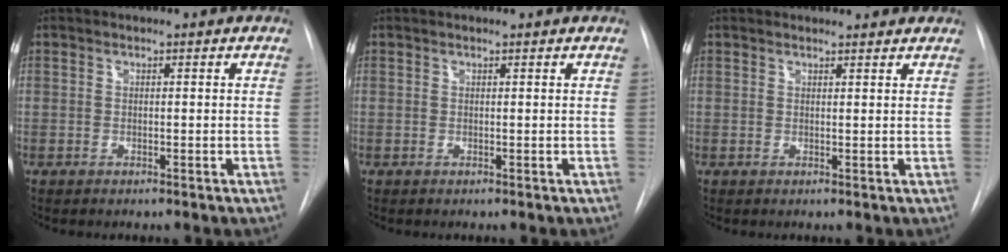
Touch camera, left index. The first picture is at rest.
{"total": 1.6, "force": [1.5, 0.1, 0.6], "torque": [-0.010, 0.019, 0.019]}
{"total": 3.9, "force": [3.8, 0.8, 0.5], "torque": [-0.008, 0.011, 0.038]}